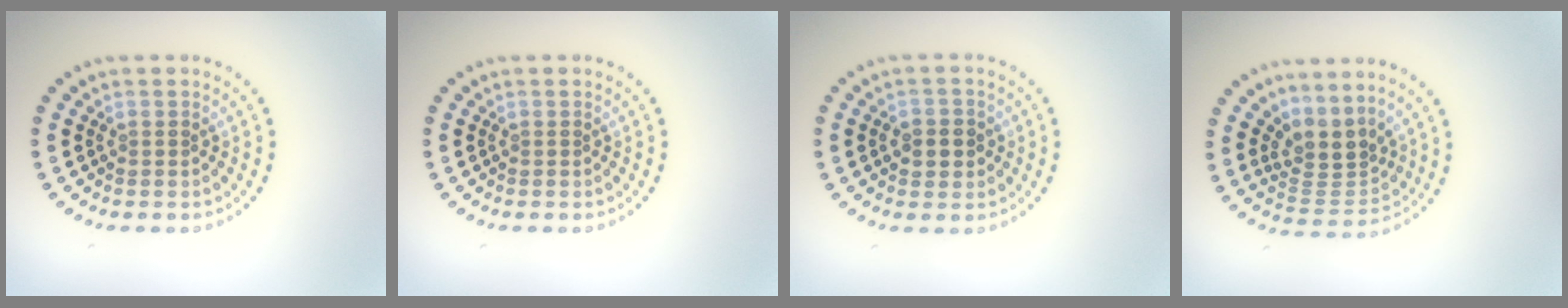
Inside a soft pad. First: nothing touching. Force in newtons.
{"total": 0.0}
{"total": 2.3, "press": 2.2, "slide": 0.6}
{"total": 3.3, "press": 2.5, "slide": 2.3}